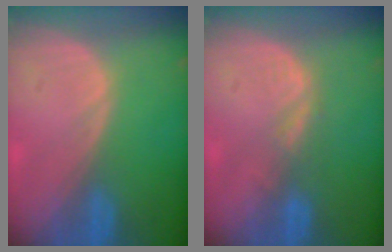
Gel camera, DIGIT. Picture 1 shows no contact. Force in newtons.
{"total": 2.7, "press": 2.1, "slide": 1.7}